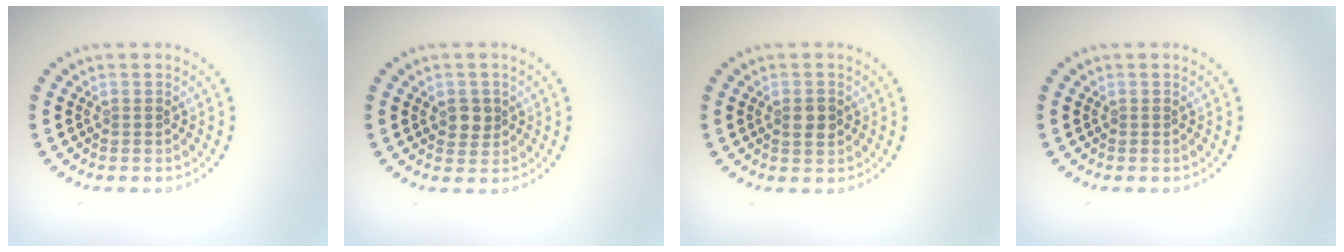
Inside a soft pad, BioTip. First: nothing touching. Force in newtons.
{"total": 1.9, "press": 1.9, "slide": 0.6}
{"total": 1.8, "press": 1.8, "slide": 0.2}
{"total": 0.0}